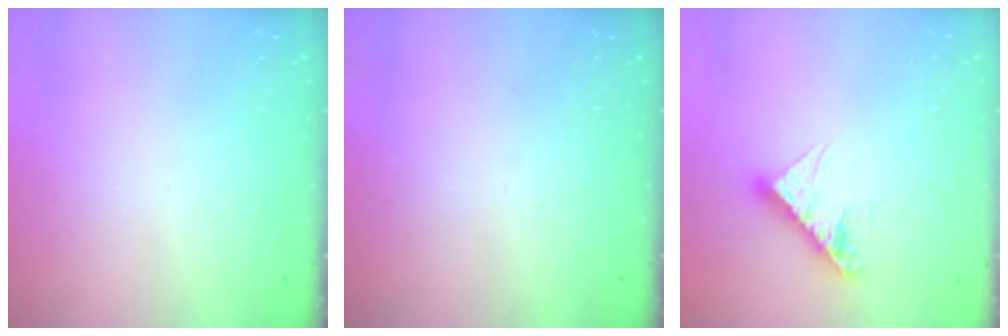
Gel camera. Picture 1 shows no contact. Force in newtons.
{"total": 0.0}
{"total": 9.8, "press": 9.8, "slide": 0.7}